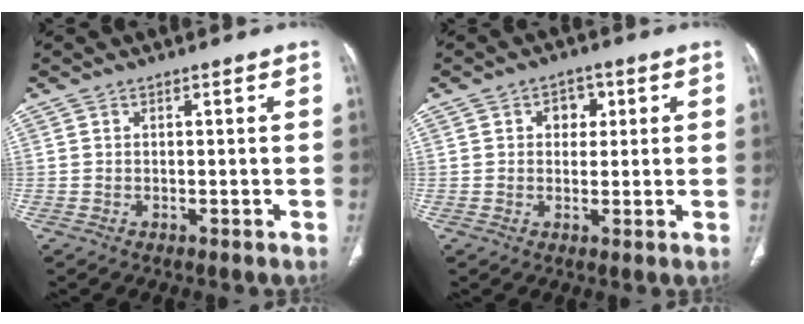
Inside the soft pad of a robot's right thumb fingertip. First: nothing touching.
{"total": 3.9, "force": [1.2, 3.1, 2.1], "torque": [-0.005, 0.001, 0.013]}